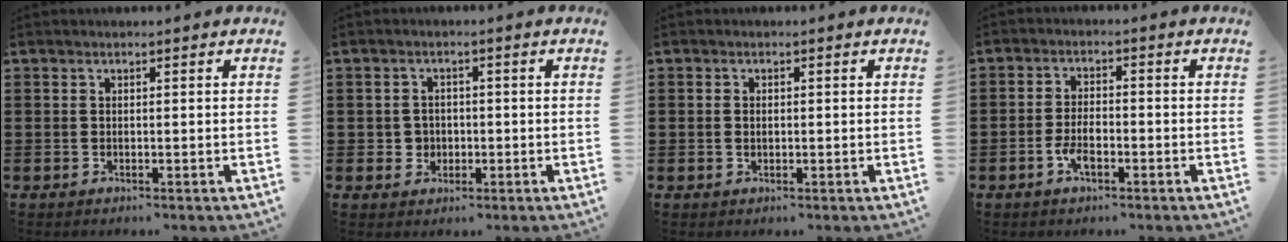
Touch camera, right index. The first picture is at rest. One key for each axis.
{"total": 2.5, "fx": -0.6, "fy": 2.4, "fz": 0.6, "tx": -0.019, "ty": 0.007, "tz": -0.015}
{"total": 0.9, "fx": 0.0, "fy": 0.5, "fz": 0.8, "tx": -0.017, "ty": 0.003, "tz": -0.001}
{"total": 3.7, "fx": -1.6, "fy": 1.5, "fz": 2.9, "tx": -0.066, "ty": -0.001, "tz": -0.033}